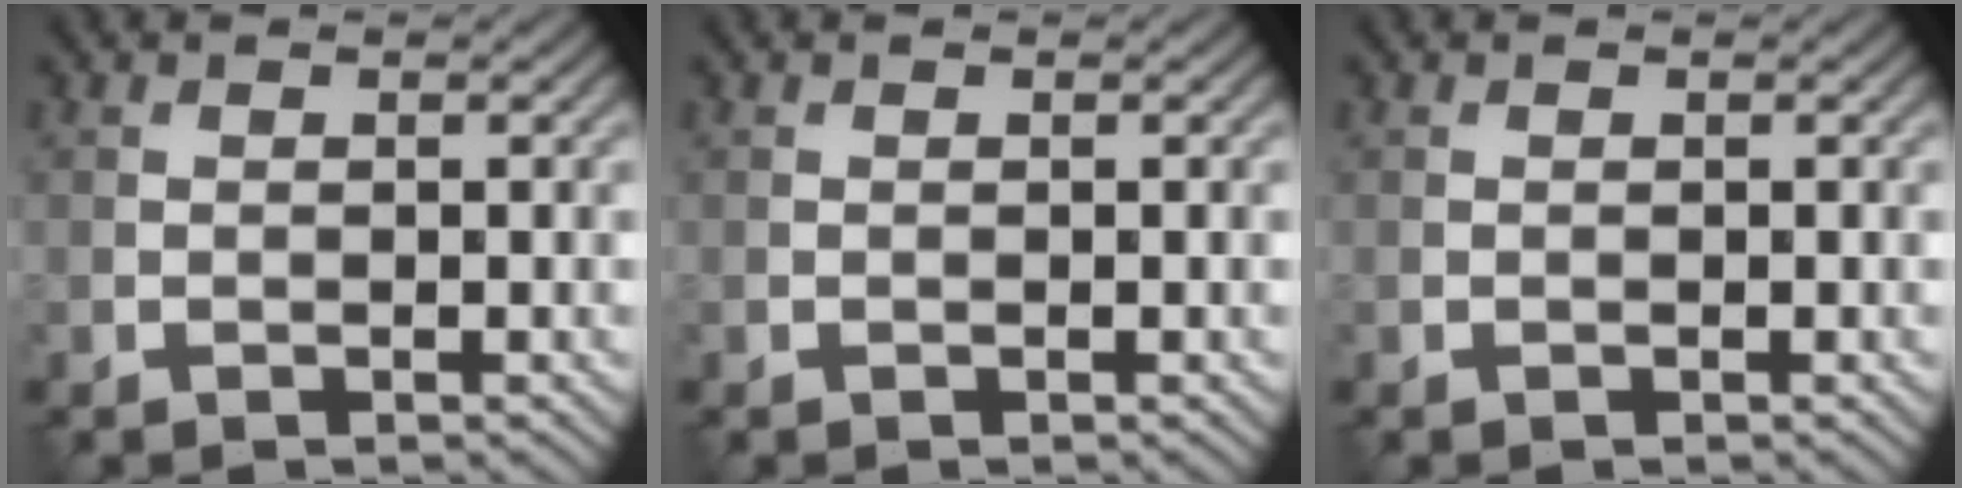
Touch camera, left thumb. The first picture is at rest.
{"total": 0.0}
{"total": 0.0}